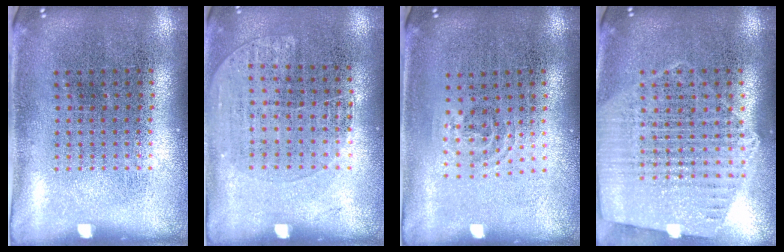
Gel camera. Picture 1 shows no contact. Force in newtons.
{"total": 1.2, "press": 1.0, "slide": 0.7}
{"total": 0.9, "press": 0.6, "slide": 0.6}
{"total": 1.2, "press": 1.2, "slide": 0.3}